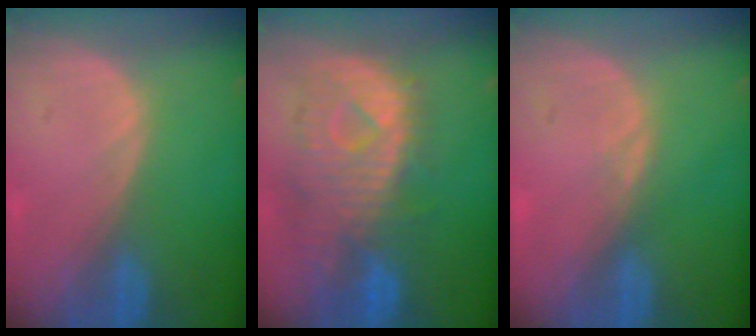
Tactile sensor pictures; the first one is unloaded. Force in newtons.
{"total": 10.8, "press": 9.6, "slide": 5.0}
{"total": 0.5, "press": 0.5, "slide": 0.1}